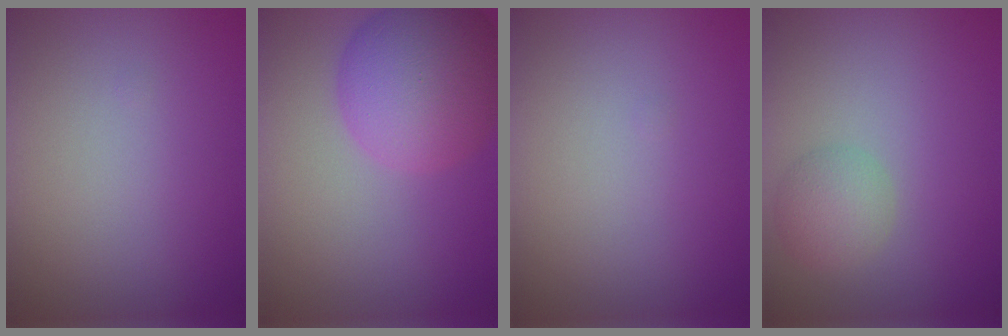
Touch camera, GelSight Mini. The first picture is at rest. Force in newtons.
{"total": 8.4, "press": 8.4, "slide": 0.2}
{"total": 0.0}
{"total": 2.5, "press": 2.5, "slide": 0.1}